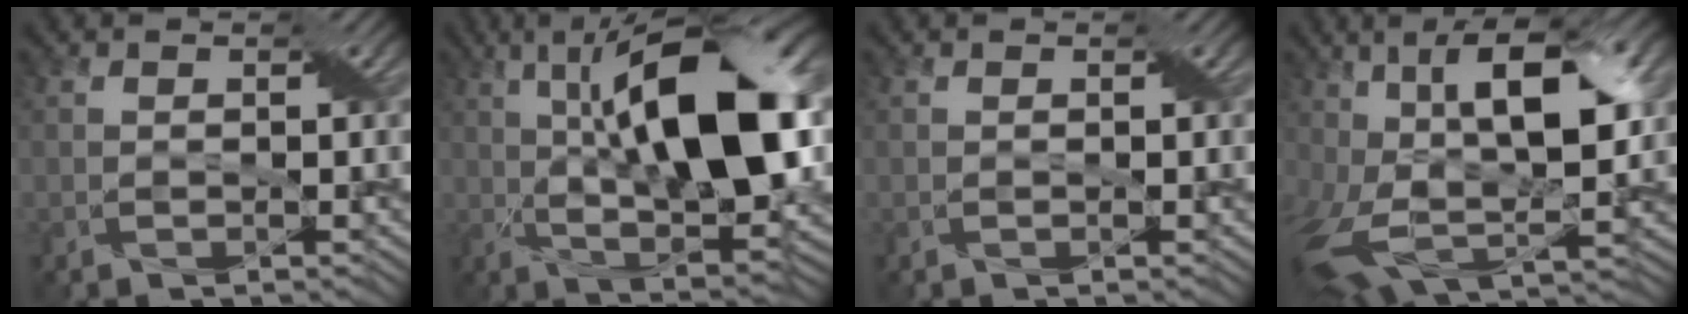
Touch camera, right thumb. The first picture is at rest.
{"total": 17.0, "force": [2.6, 6.5, 15.5], "torque": [-0.245, 0.019, 0.030]}
{"total": 0.0}
{"total": 15.1, "force": [2.2, 7.6, 12.8], "torque": [-0.263, -0.010, 0.039]}